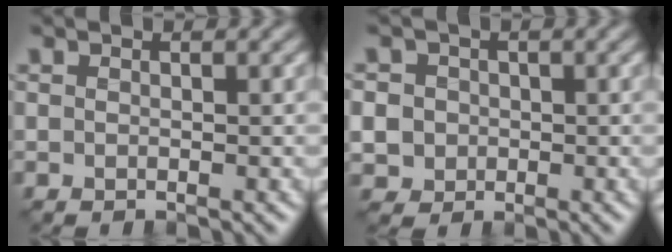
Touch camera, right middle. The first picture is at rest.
{"total": 6.2, "force": [0.2, 5.9, 2.1], "torque": [-0.058, 0.021, -0.015]}